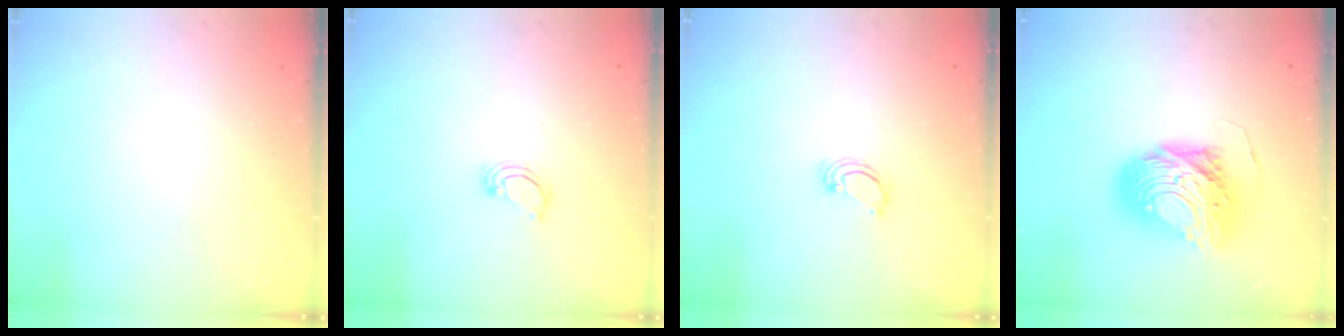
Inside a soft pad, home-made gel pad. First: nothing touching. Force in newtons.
{"total": 2.8, "press": 2.8, "slide": 0.2}
{"total": 2.2, "press": 2.2, "slide": 0.2}
{"total": 14.1, "press": 14.0, "slide": 1.3}